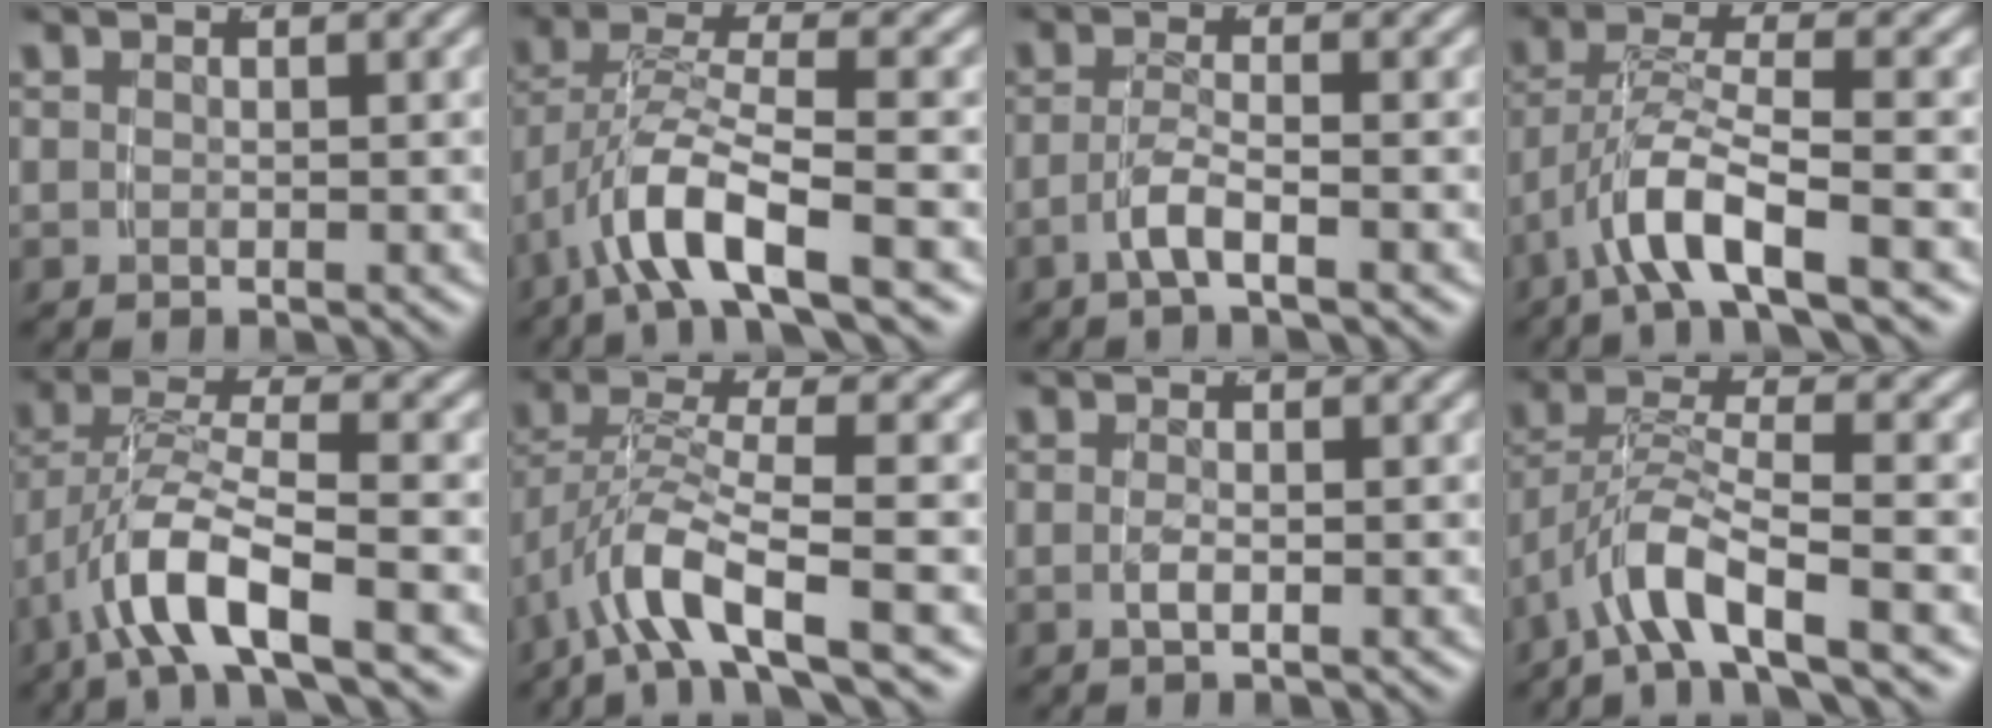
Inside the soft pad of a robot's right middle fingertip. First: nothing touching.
{"total": 5.2, "force": [-1.8, 1.6, 4.6], "torque": [-0.104, -0.017, -0.019]}
{"total": 2.4, "force": [-1.6, -0.3, 1.8], "torque": [-0.032, -0.005, -0.027]}
{"total": 4.5, "force": [-1.9, 1.0, 4.0], "torque": [-0.087, -0.012, -0.023]}
{"total": 5.4, "force": [-1.7, 1.8, 4.8], "torque": [-0.104, -0.017, -0.017]}
{"total": 5.2, "force": [-2.0, 1.7, 4.5], "torque": [-0.112, -0.022, -0.017]}
{"total": 1.1, "force": [-0.6, -0.5, 0.8], "torque": [-0.016, -0.004, -0.005]}
{"total": 4.8, "force": [-1.9, 1.9, 4.0], "torque": [-0.097, -0.014, -0.023]}